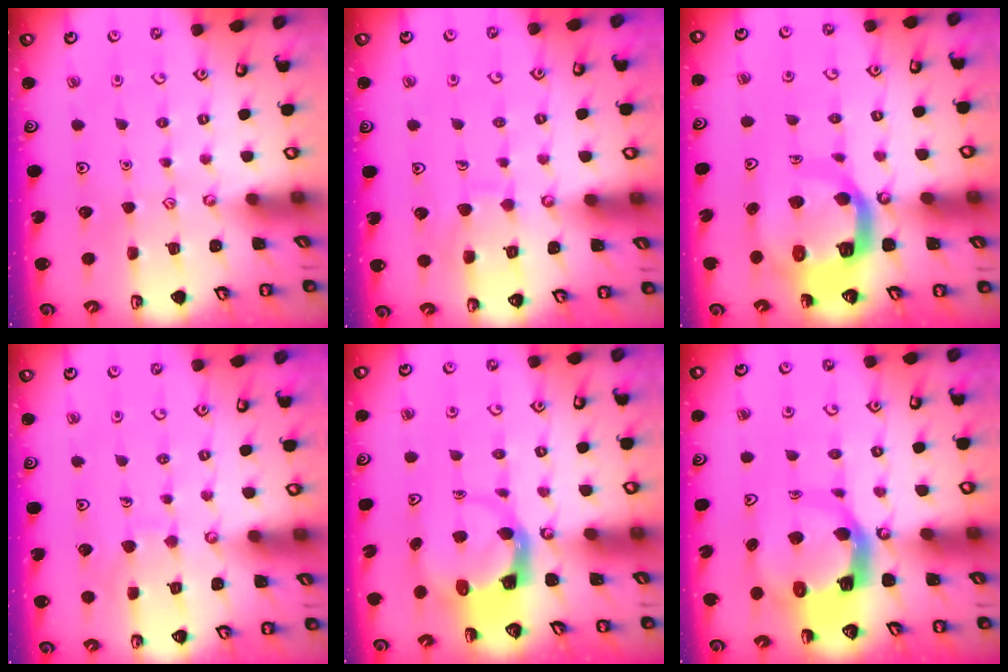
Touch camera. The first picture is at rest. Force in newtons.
{"total": 7.8, "press": 7.8, "slide": 0.7}
{"total": 10.8, "press": 10.8, "slide": 1.4}
{"total": 5.7, "press": 5.7, "slide": 0.3}
{"total": 3.7, "press": 3.7, "slide": 0.5}
{"total": 8.5, "press": 8.4, "slide": 1.3}